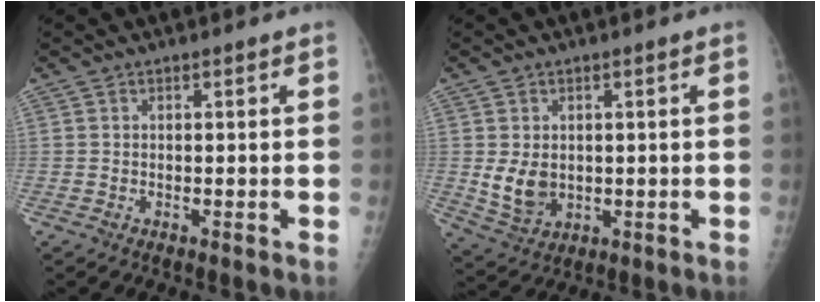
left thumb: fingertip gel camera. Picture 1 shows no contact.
{"total": 6.3, "force": [0.3, 4.7, 4.1], "torque": [-0.057, -0.015, 0.023]}